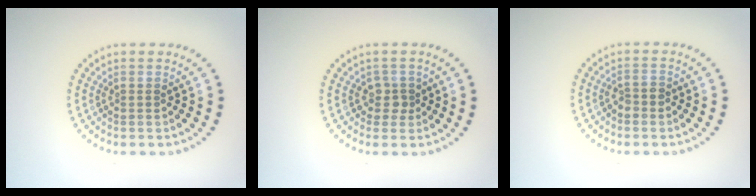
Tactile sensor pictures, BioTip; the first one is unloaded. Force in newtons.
{"total": 1.7, "press": 1.4, "slide": 0.9}
{"total": 1.4, "press": 1.2, "slide": 0.6}